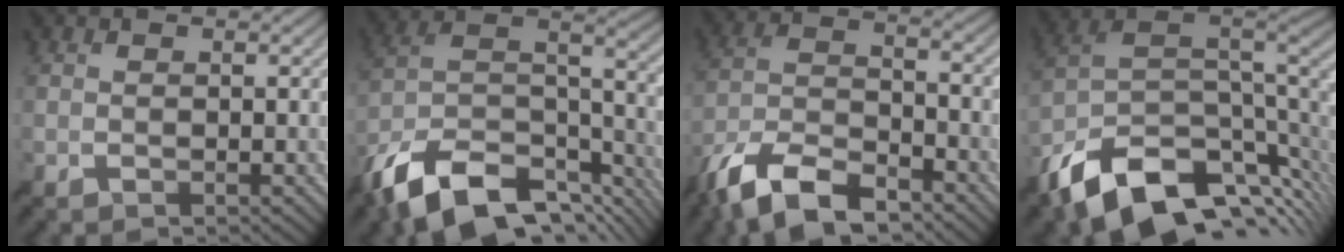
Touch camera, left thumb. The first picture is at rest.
{"total": 16.1, "force": [-11.2, 7.0, 9.2], "torque": [-0.214, -0.015, -0.186]}
{"total": 12.1, "force": [-8.9, 4.5, 6.9], "torque": [-0.136, -0.002, -0.185]}
{"total": 14.6, "force": [-6.6, 8.0, 10.2], "torque": [-0.219, -0.028, -0.105]}